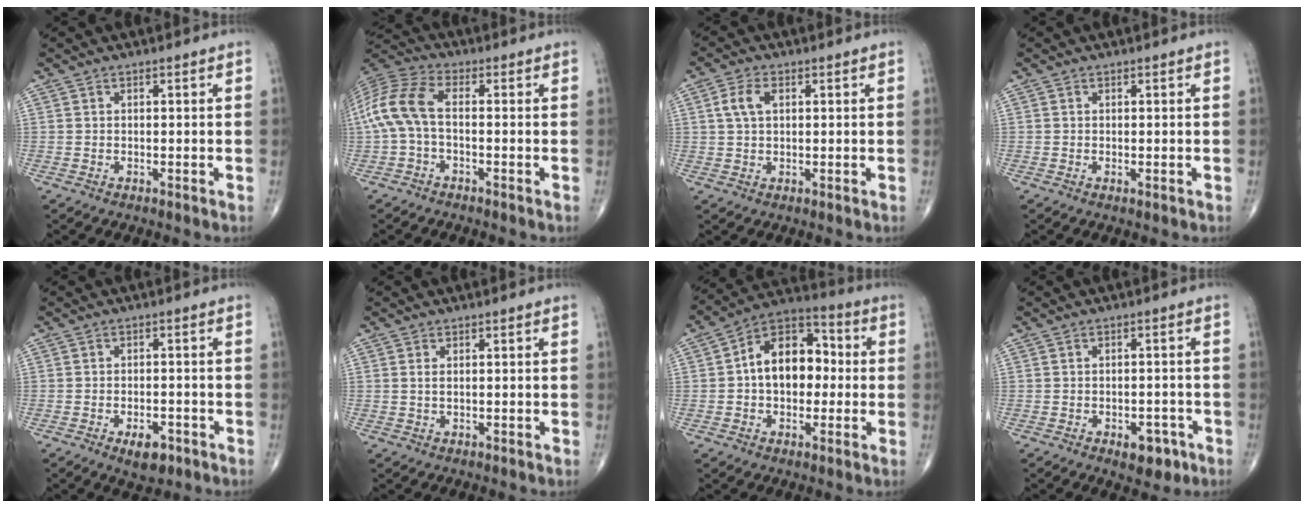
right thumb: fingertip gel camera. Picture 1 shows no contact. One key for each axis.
{"total": 10.1, "fx": -0.8, "fy": 5.0, "fz": 8.8, "tx": -0.204, "ty": 0.031, "tz": -0.024}
{"total": 4.4, "fx": 1.2, "fy": 2.6, "fz": 3.3, "tx": -0.071, "ty": 0.006, "tz": 0.022}
{"total": 0.5, "fx": -0.1, "fy": 0.1, "fz": 0.5, "tx": -0.009, "ty": -0.003, "tz": -0.002}
{"total": 4.8, "fx": -2.6, "fy": 2.3, "fz": 3.2, "tx": -0.039, "ty": 0.008, "tz": -0.035}
{"total": 1.0, "fx": 0.3, "fy": 0.4, "fz": 0.9, "tx": -0.021, "ty": 0.002, "tz": 0.007}
{"total": 13.9, "fx": 0.4, "fy": 9.2, "fz": 10.4, "tx": -0.129, "ty": 0.036, "tz": -0.006}
{"total": 5.1, "fx": -2.6, "fy": 2.8, "fz": 3.3, "tx": -0.022, "ty": 0.012, "tz": -0.029}